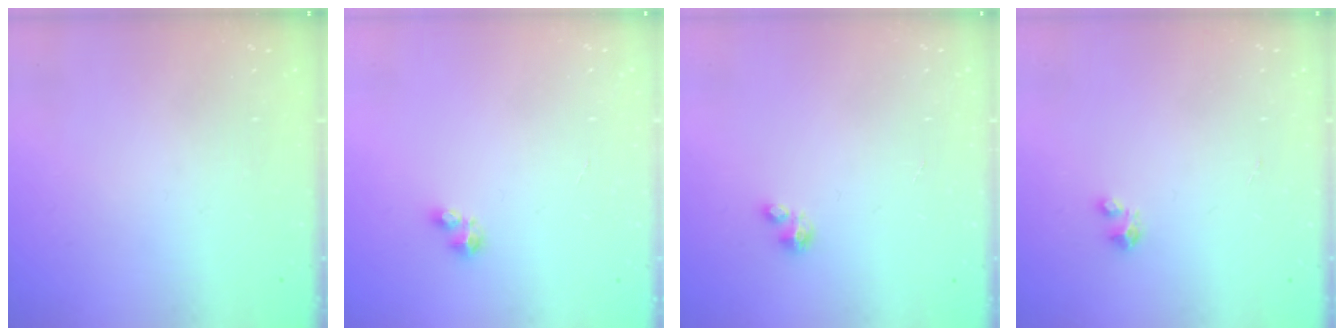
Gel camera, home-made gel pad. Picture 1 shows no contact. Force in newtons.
{"total": 2.5, "press": 2.5, "slide": 0.4}
{"total": 1.7, "press": 1.7, "slide": 0.4}
{"total": 2.1, "press": 2.1, "slide": 0.1}